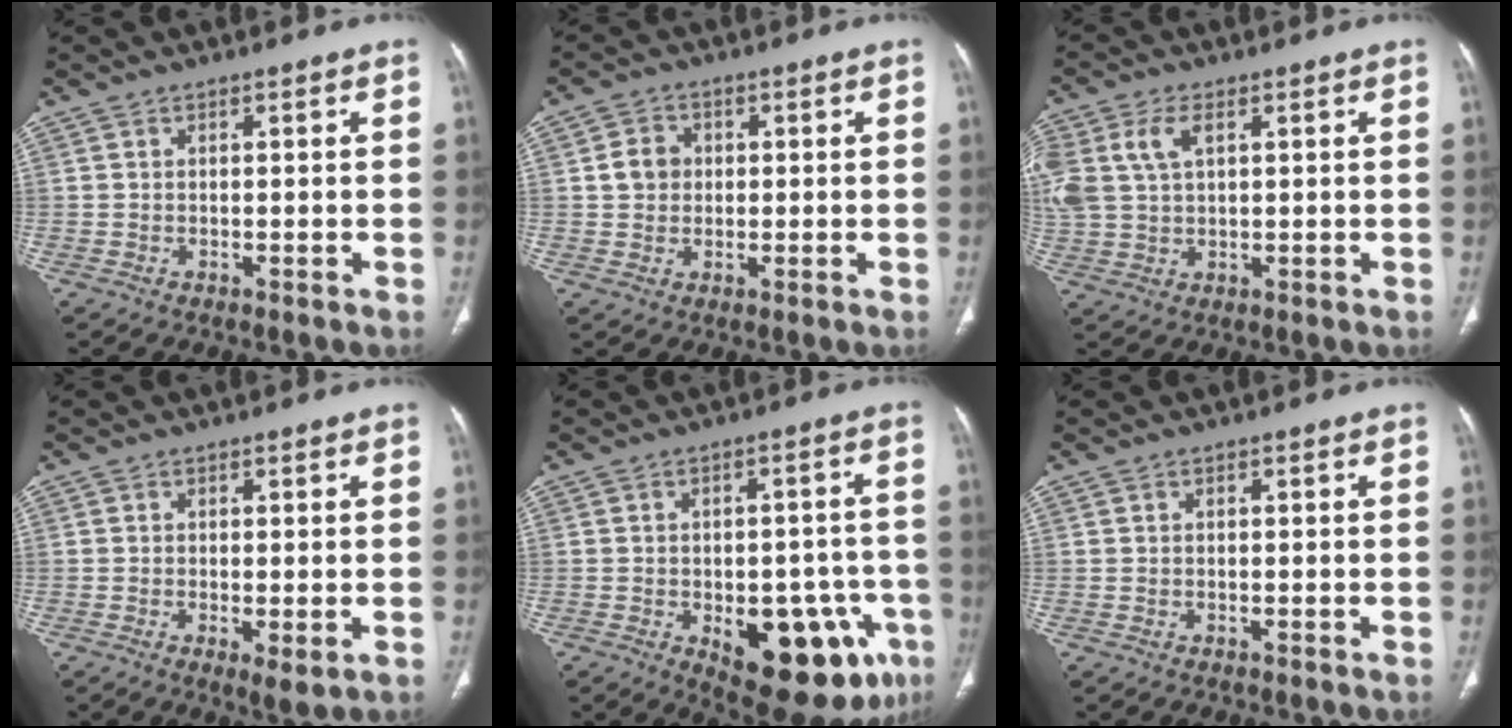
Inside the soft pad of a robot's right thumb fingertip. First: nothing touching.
{"total": 4.6, "force": [0.6, 4.0, 2.1], "torque": [-0.022, 0.006, 0.007]}
{"total": 10.9, "force": [3.4, 6.7, 7.8], "torque": [-0.204, 0.009, 0.073]}
{"total": 3.1, "force": [-0.7, 0.9, 2.9], "torque": [-0.053, -0.013, -0.013]}
{"total": 19.0, "force": [-7.2, 9.3, 14.9], "torque": [-0.139, 0.022, -0.076]}
{"total": 0.0}